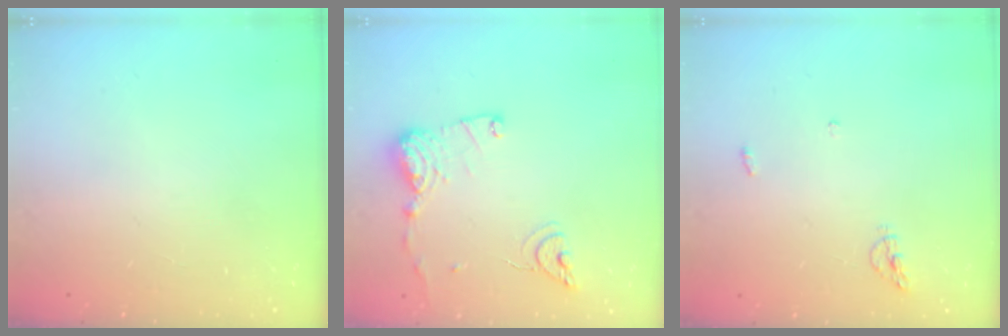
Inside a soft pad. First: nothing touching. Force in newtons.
{"total": 12.7, "press": 12.6, "slide": 1.4}
{"total": 4.6, "press": 4.5, "slide": 1.0}